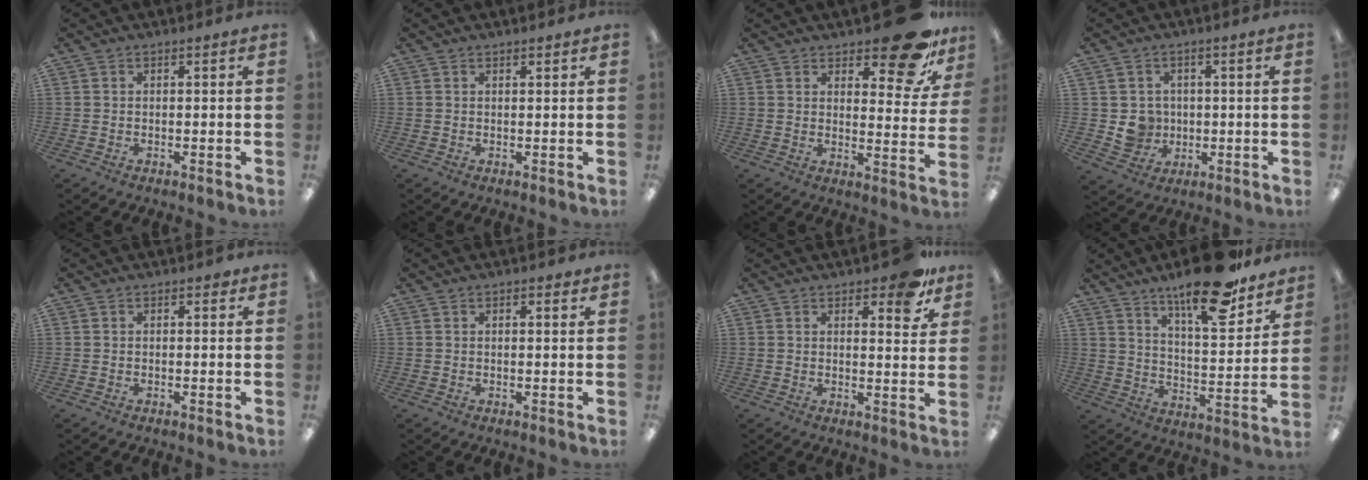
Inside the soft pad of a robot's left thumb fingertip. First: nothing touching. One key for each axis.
{"total": 0.6, "fx": 0.5, "fy": 0.1, "fz": 0.1, "tx": -0.001, "ty": 0.001, "tz": 0.010}
{"total": 15.8, "fx": 10.9, "fy": 5.8, "fz": 9.8, "tx": -0.127, "ty": -0.068, "tz": 0.181}
{"total": 6.1, "fx": 0.5, "fy": 6.0, "fz": 1.1, "tx": -0.012, "ty": 0.004, "tz": 0.016}
{"total": 0.8, "fx": 0.3, "fy": 0.6, "fz": 0.5, "tx": -0.003, "ty": -0.001, "tz": 0.003}
{"total": 0.9, "fx": 0.6, "fy": 0.3, "fz": 0.5, "tx": -0.003, "ty": -0.002, "tz": 0.009}
{"total": 8.2, "fx": 5.7, "fy": 3.2, "fz": 5.0, "tx": -0.057, "ty": -0.027, "tz": 0.092}
{"total": 19.8, "fx": 14.8, "fy": 5.9, "fz": 11.7, "tx": -0.177, "ty": -0.091, "tz": 0.243}